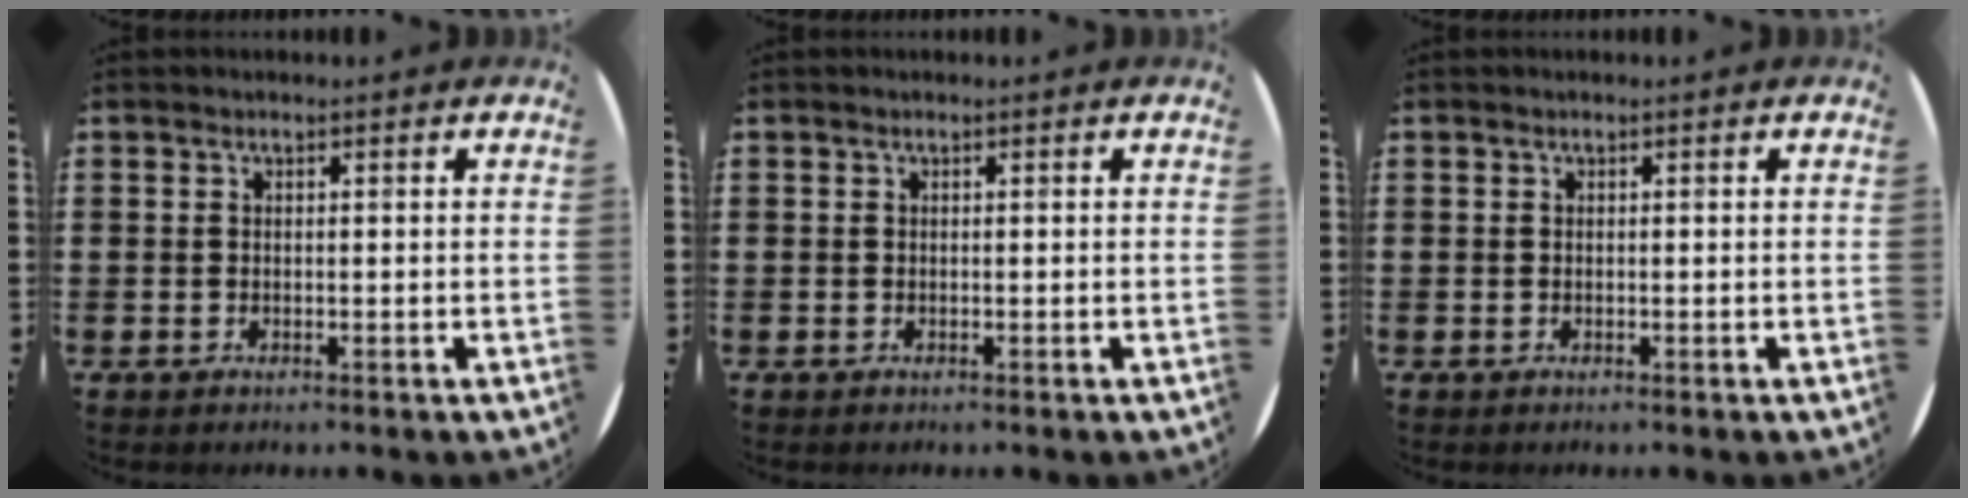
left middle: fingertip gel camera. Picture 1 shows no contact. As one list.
[{"total": 0.0}, {"total": 0.0}]